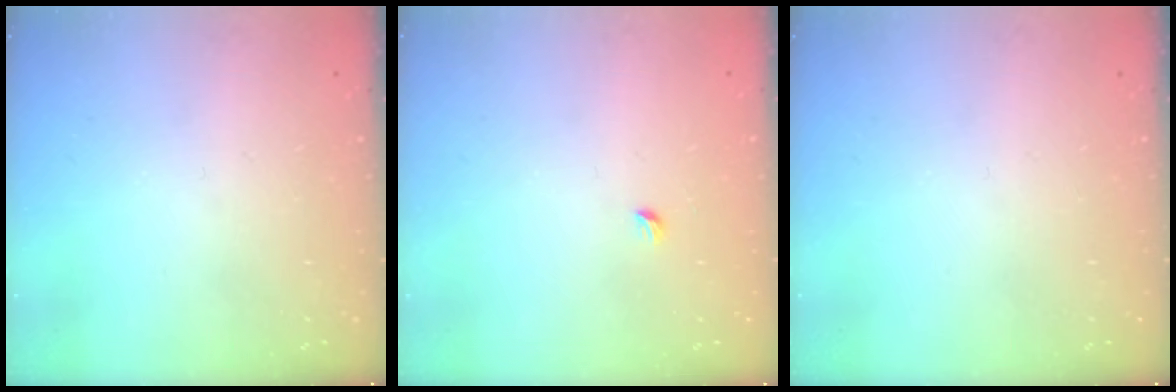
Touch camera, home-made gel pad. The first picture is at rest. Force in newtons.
{"total": 2.7, "press": 2.6, "slide": 0.6}
{"total": 0.0}